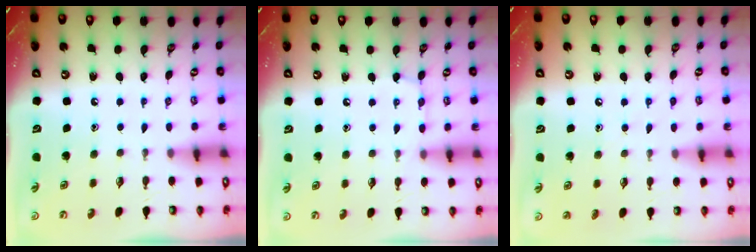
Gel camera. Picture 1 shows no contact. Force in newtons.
{"total": 7.2, "press": 7.2, "slide": 0.6}
{"total": 5.7, "press": 5.6, "slide": 0.6}